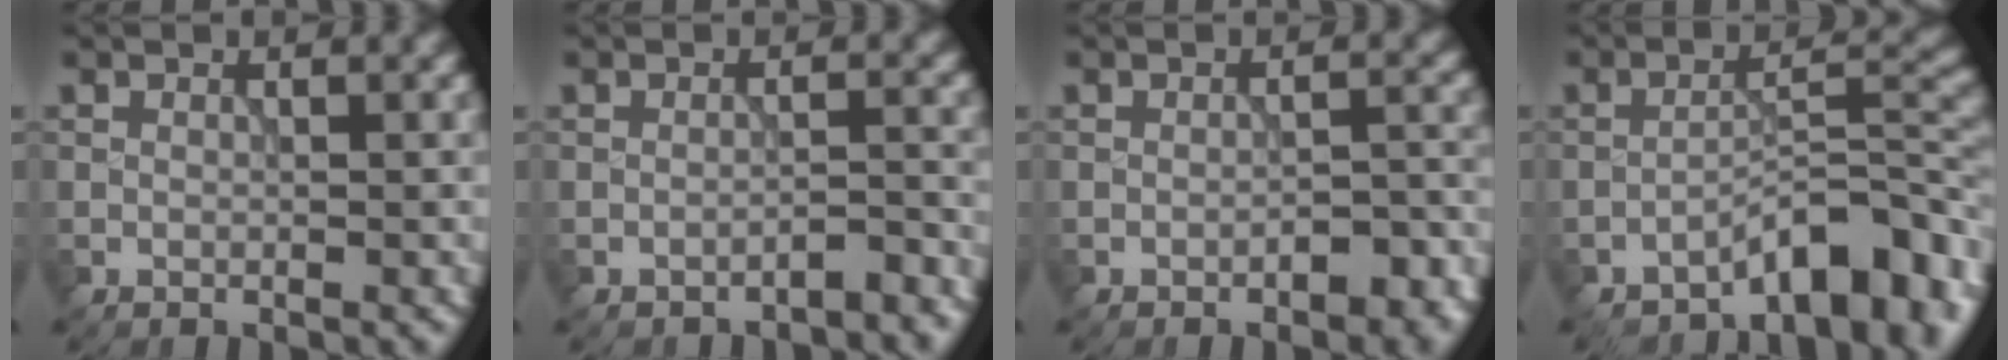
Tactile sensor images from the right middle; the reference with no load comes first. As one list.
[{"total": 2.2, "force": [-1.9, 0.5, 1.1], "torque": [-0.010, 0.006, -0.032]}, {"total": 3.2, "force": [-1.7, 1.2, 2.5], "torque": [-0.035, 0.003, -0.020]}, {"total": 6.8, "force": [-4.8, 2.0, 4.5], "torque": [-0.054, 0.014, -0.078]}]